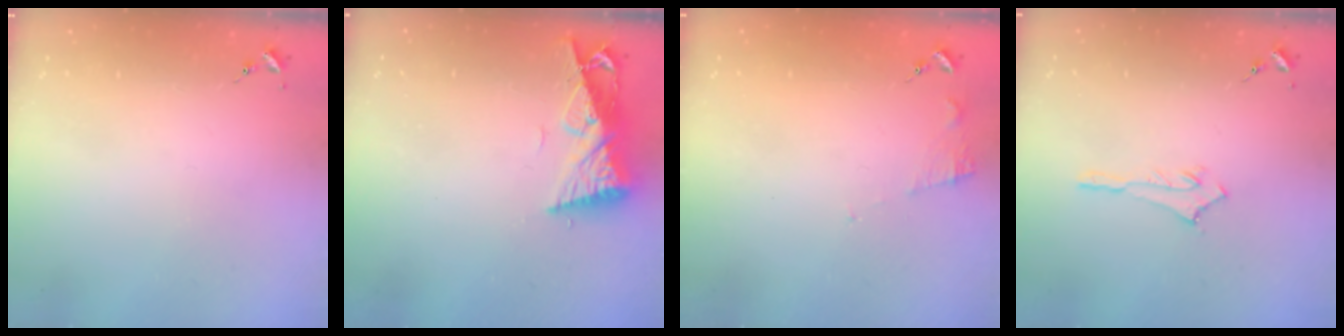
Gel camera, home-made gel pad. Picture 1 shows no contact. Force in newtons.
{"total": 9.7, "press": 9.7, "slide": 0.7}
{"total": 6.7, "press": 6.7, "slide": 0.5}
{"total": 2.9, "press": 2.9, "slide": 0.2}